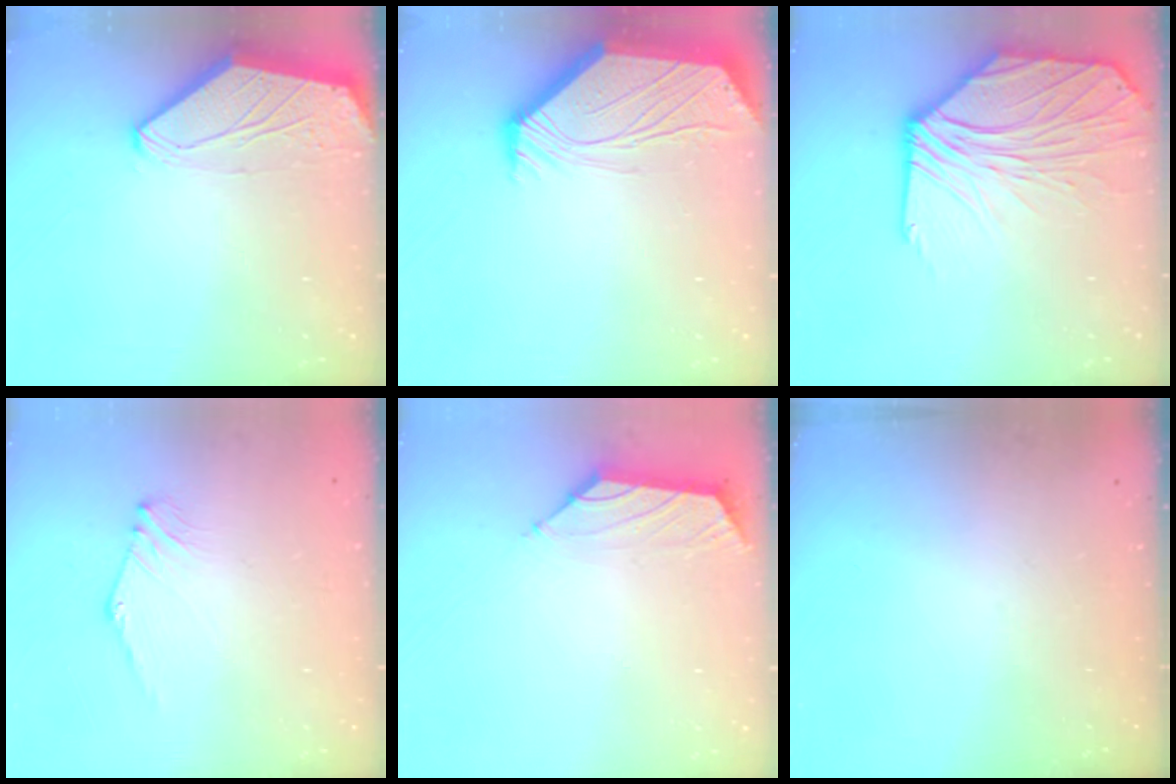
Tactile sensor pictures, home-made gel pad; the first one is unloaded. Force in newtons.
{"total": 3.4, "press": 3.4, "slide": 0.5}
{"total": 9.3, "press": 9.2, "slide": 1.7}
{"total": 1.2, "press": 1.1, "slide": 0.4}
{"total": 1.6, "press": 1.5, "slide": 0.6}
{"total": 0.0}